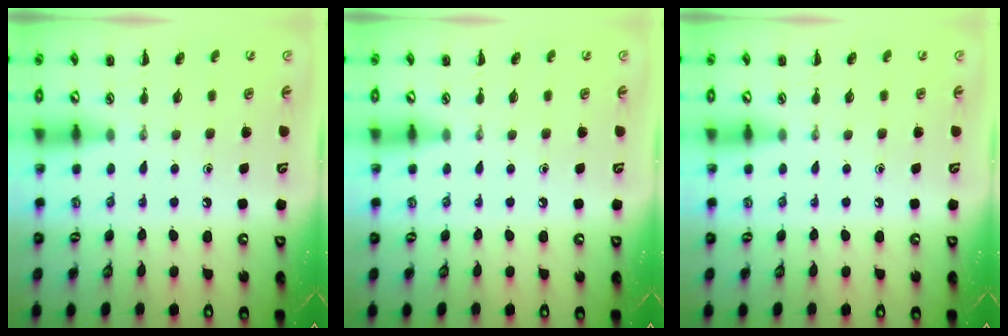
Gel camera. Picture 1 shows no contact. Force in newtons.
{"total": 0.0}
{"total": 0.0}